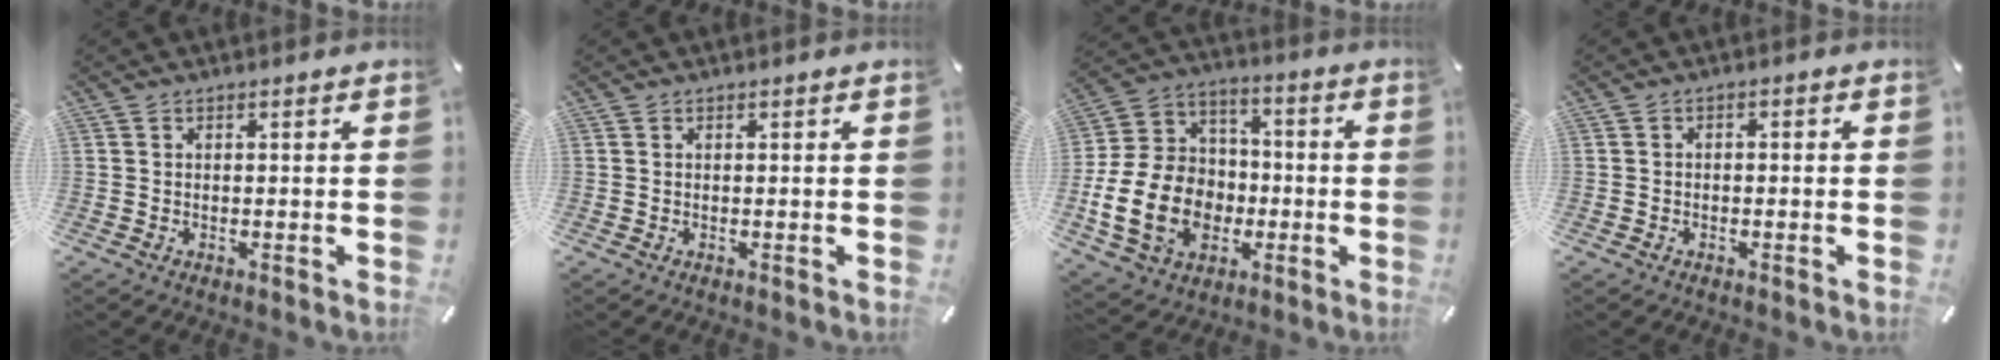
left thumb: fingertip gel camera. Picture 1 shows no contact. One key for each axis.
{"total": 0.0}
{"total": 18.7, "fx": -5.3, "fy": 14.6, "fz": 10.4, "tx": -0.211, "ty": 0.028, "tz": -0.085}
{"total": 1.1, "fx": -0.9, "fy": 0.5, "fz": 0.4, "tx": -0.008, "ty": 0.004, "tz": -0.019}